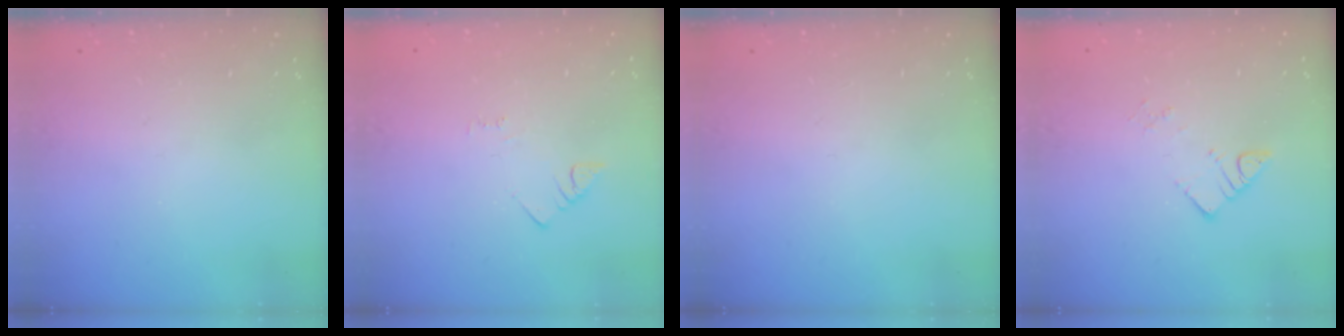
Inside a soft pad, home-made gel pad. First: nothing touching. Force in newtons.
{"total": 1.5, "press": 1.5, "slide": 0.3}
{"total": 0.0}
{"total": 5.1, "press": 5.1, "slide": 0.4}